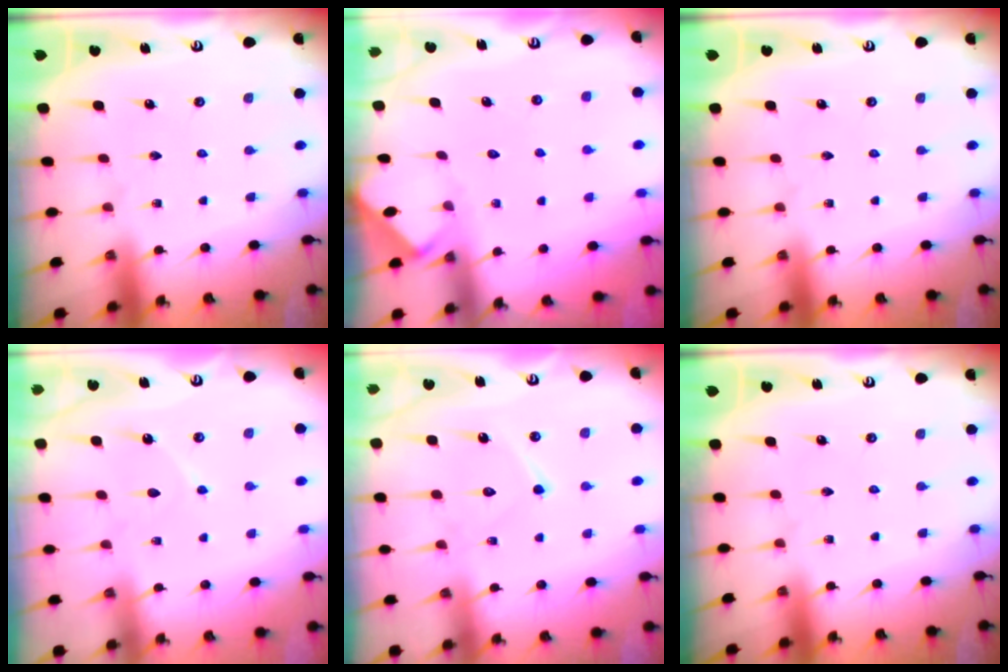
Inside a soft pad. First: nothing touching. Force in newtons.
{"total": 4.2, "press": 4.2, "slide": 0.5}
{"total": 0.0}
{"total": 4.5, "press": 4.5, "slide": 0.6}
{"total": 10.5, "press": 10.5, "slide": 0.8}
{"total": 0.0}